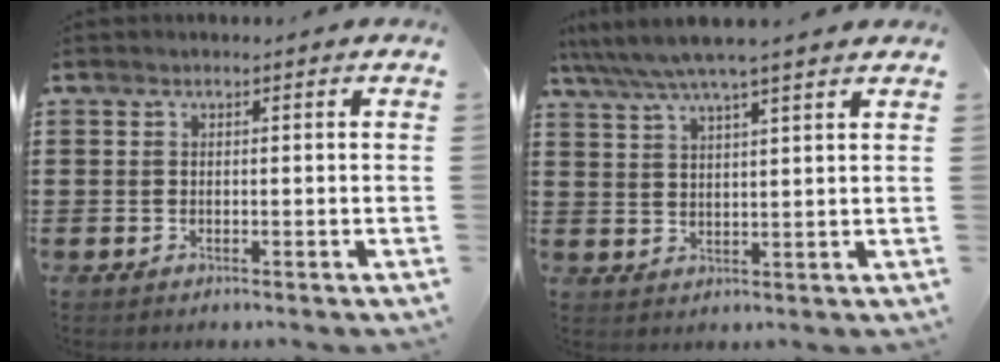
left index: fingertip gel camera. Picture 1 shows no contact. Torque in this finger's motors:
{"motor_torque": [2.14, 0.00, 0.60, 0.21]}